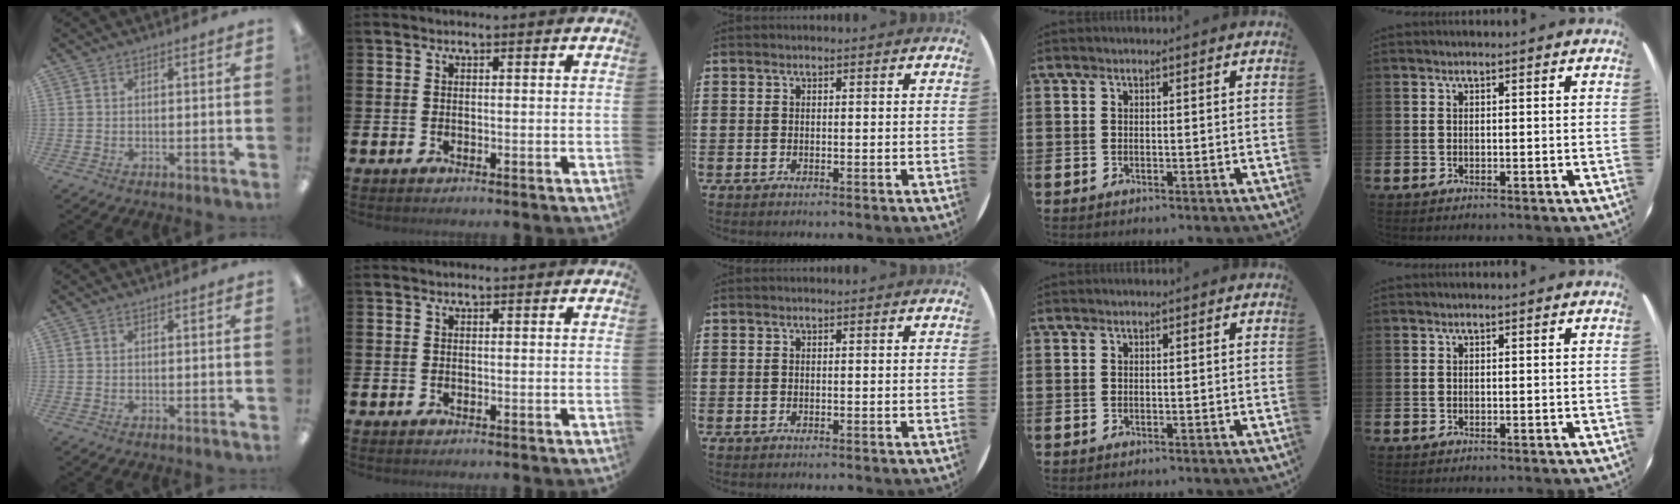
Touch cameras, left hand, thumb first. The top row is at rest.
{}